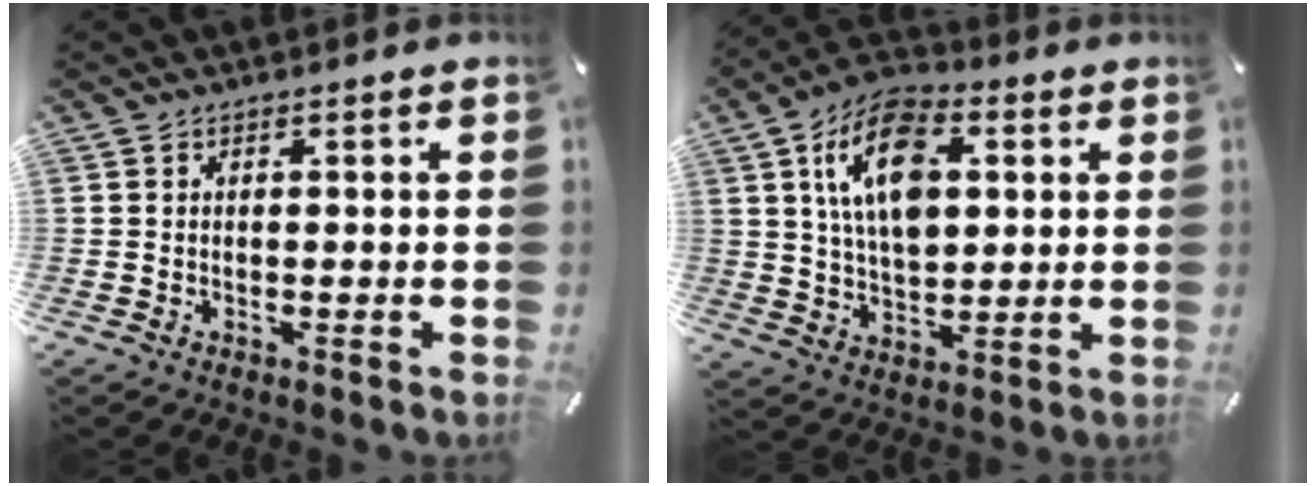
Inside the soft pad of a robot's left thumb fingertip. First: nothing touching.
{"total": 15.7, "force": [4.5, 9.7, 11.5], "torque": [-0.219, 0.003, 0.077]}